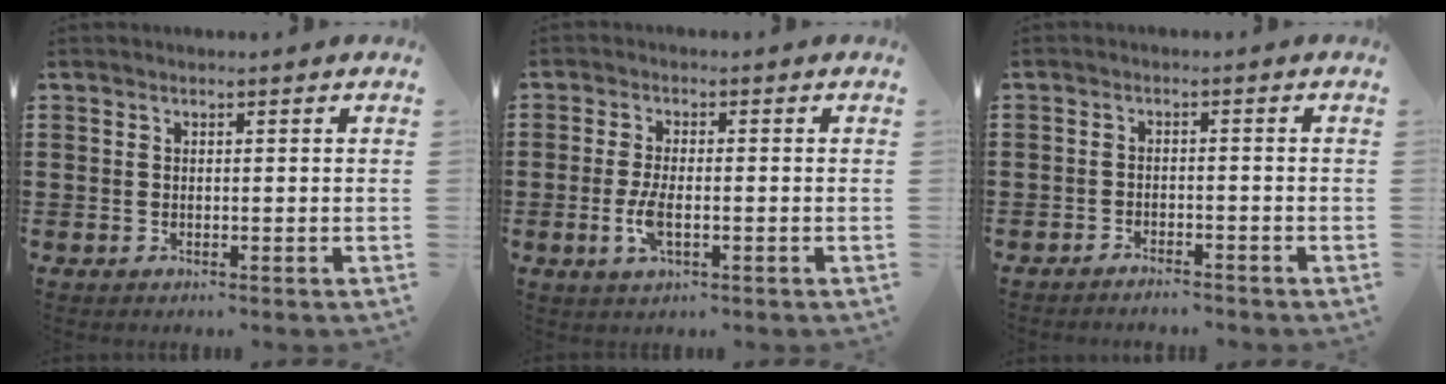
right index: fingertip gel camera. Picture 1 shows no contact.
{"total": 4.3, "force": [-1.2, 1.5, 3.9], "torque": [-0.095, -0.007, -0.028]}
{"total": 2.0, "force": [-2.0, 0.0, -0.1], "torque": [-0.004, 0.002, -0.043]}